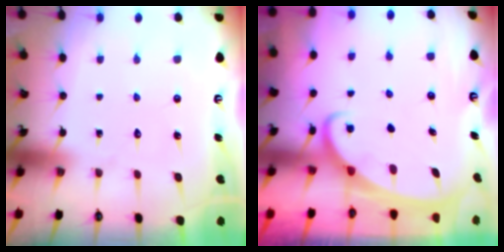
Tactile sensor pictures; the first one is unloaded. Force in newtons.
{"total": 2.1, "press": 2.1, "slide": 0.3}